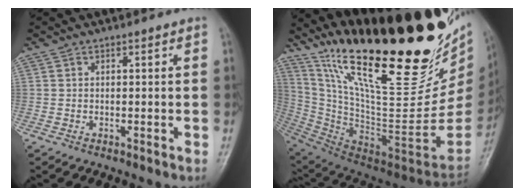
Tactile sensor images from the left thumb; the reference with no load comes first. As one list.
[{"total": 39.1, "force": [24.2, 11.9, 28.3], "torque": [-0.377, -0.085, 0.409]}]